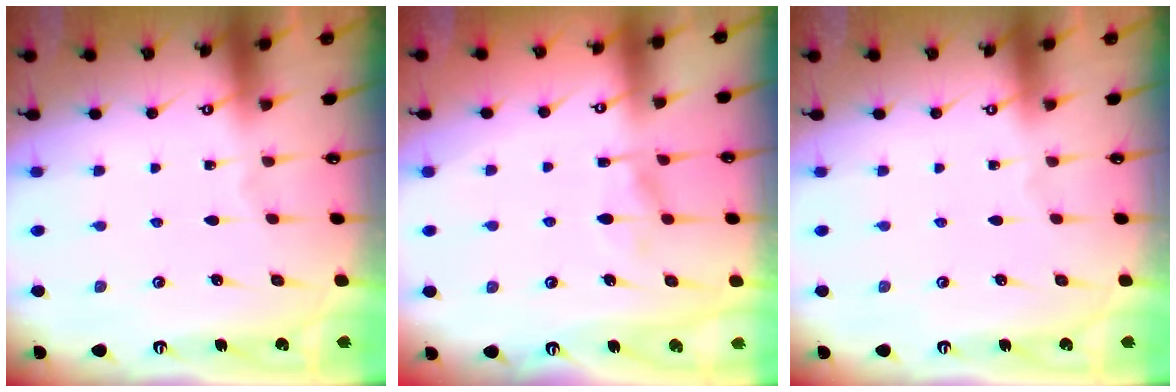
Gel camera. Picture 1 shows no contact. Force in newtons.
{"total": 6.5, "press": 6.5, "slide": 1.0}
{"total": 0.0}